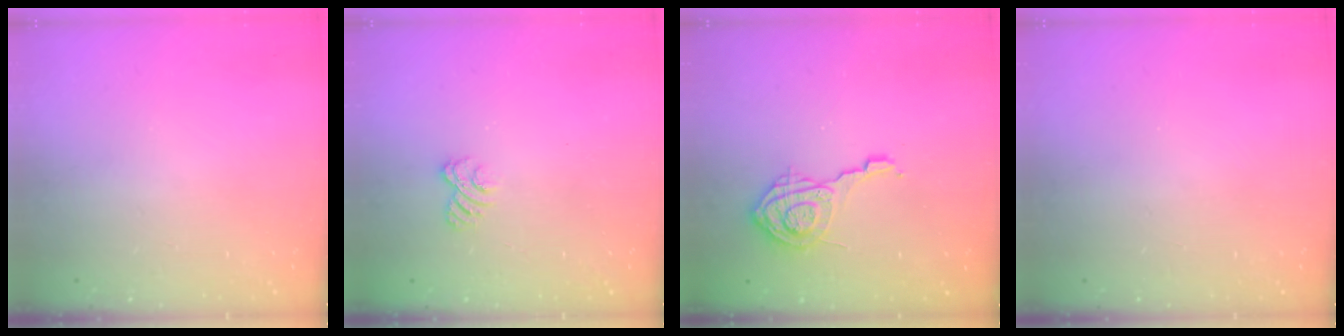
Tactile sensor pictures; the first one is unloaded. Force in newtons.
{"total": 2.9, "press": 2.6, "slide": 1.3}
{"total": 10.3, "press": 10.3, "slide": 0.4}
{"total": 0.0}